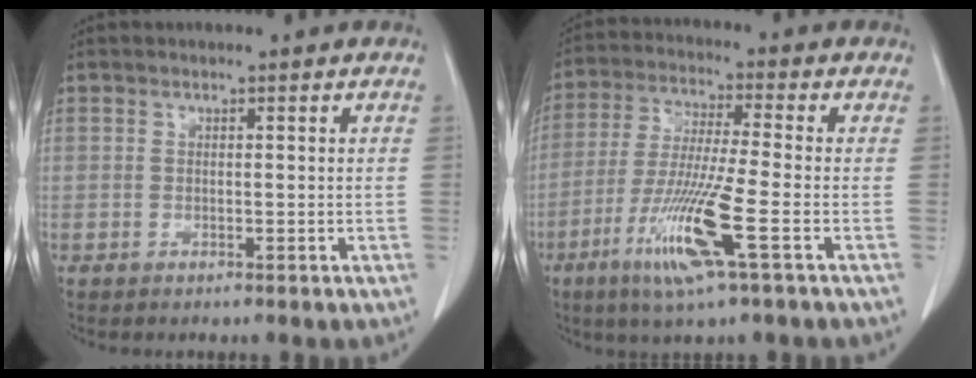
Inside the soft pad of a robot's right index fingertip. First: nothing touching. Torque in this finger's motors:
{"motor_torque": [1.20, -0.90, 0.34, 0.21]}